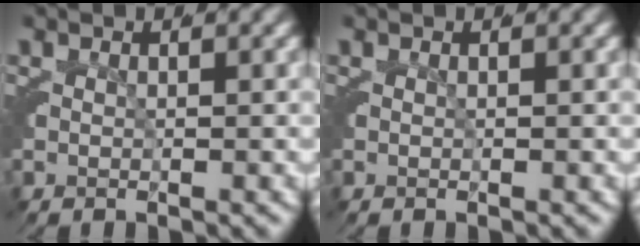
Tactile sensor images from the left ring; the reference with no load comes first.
{"total": 0.0}